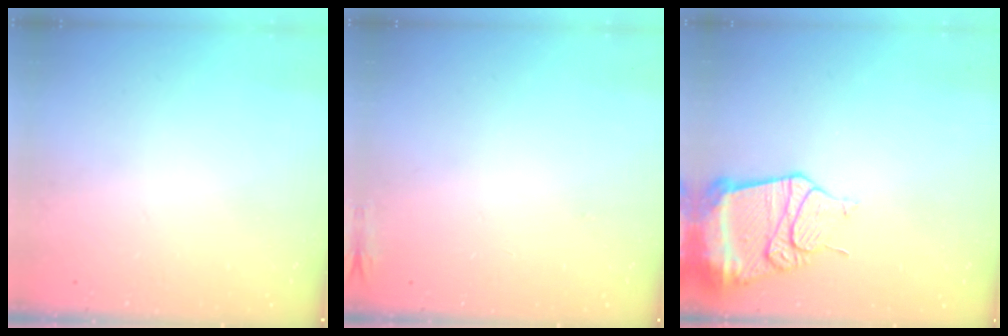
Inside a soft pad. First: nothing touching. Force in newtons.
{"total": 6.3, "press": 5.9, "slide": 2.1}
{"total": 14.5, "press": 14.4, "slide": 1.7}